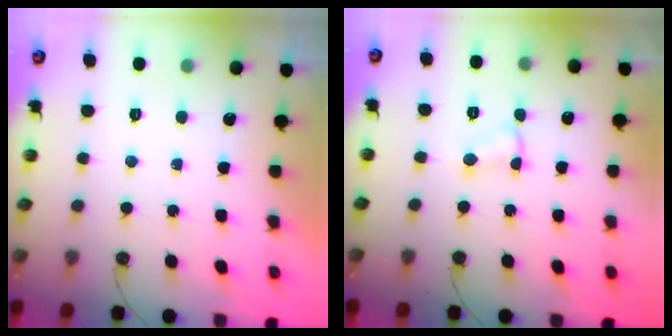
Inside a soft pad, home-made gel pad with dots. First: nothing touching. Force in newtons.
{"total": 2.9, "press": 2.9, "slide": 0.5}